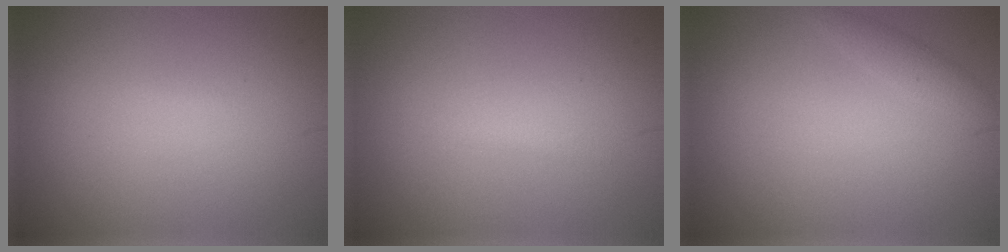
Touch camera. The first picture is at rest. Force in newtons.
{"total": 0.7, "press": 0.6, "slide": 0.1}
{"total": 1.2, "press": 1.2, "slide": 0.1}